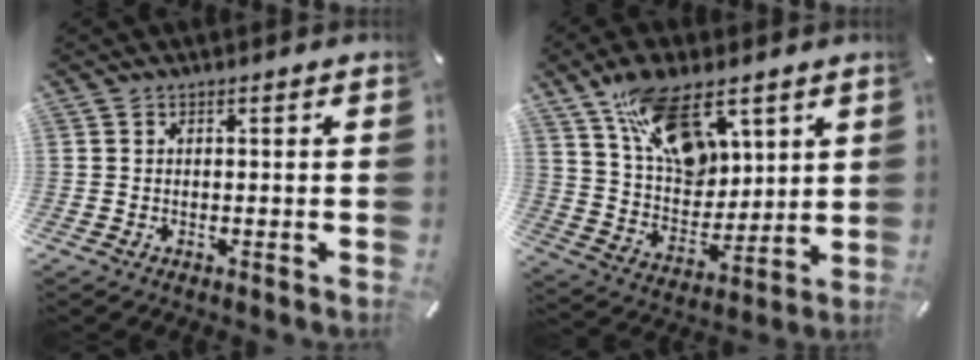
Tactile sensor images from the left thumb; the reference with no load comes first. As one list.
[{"total": 16.8, "force": [9.8, 9.8, 9.4], "torque": [-0.173, -0.042, 0.185]}]